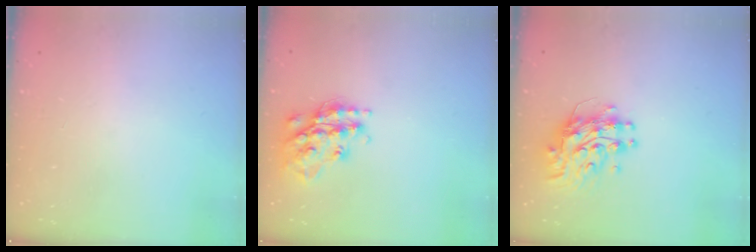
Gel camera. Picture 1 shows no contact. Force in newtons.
{"total": 16.9, "press": 16.9, "slide": 1.2}
{"total": 11.5, "press": 11.5, "slide": 1.0}